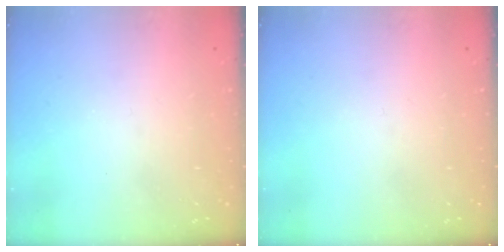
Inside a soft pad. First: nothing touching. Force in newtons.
{"total": 0.0}